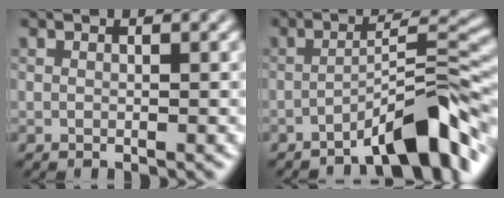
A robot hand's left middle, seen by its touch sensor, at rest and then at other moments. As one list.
[{"total": 6.5, "force": [-4.2, 0.6, 4.8], "torque": [-0.078, 0.017, -0.061]}]